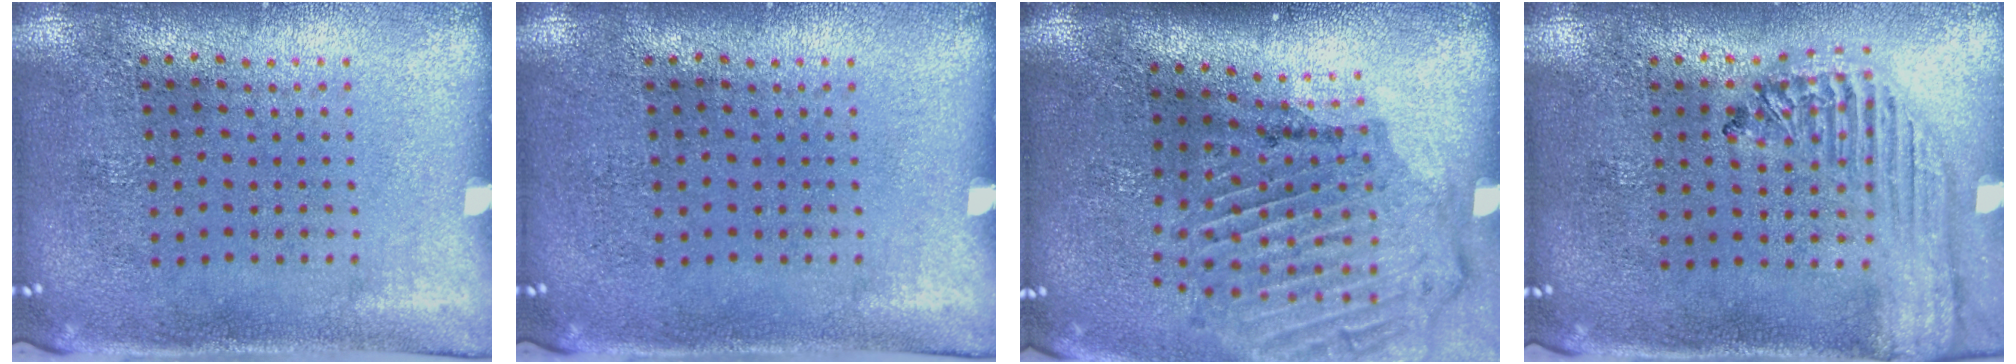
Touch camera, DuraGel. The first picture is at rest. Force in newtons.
{"total": 0.0}
{"total": 2.0, "press": 1.9, "slide": 0.6}
{"total": 1.8, "press": 1.7, "slide": 0.6}